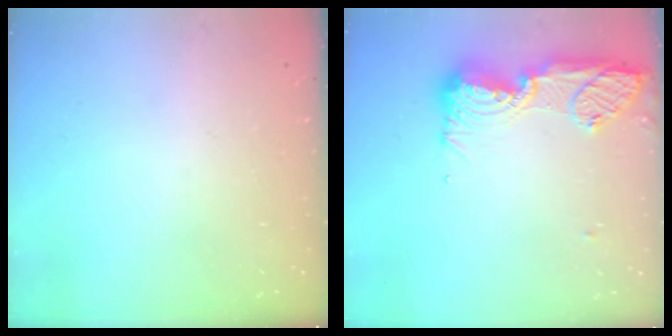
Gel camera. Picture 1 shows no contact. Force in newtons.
{"total": 17.6, "press": 16.5, "slide": 6.2}